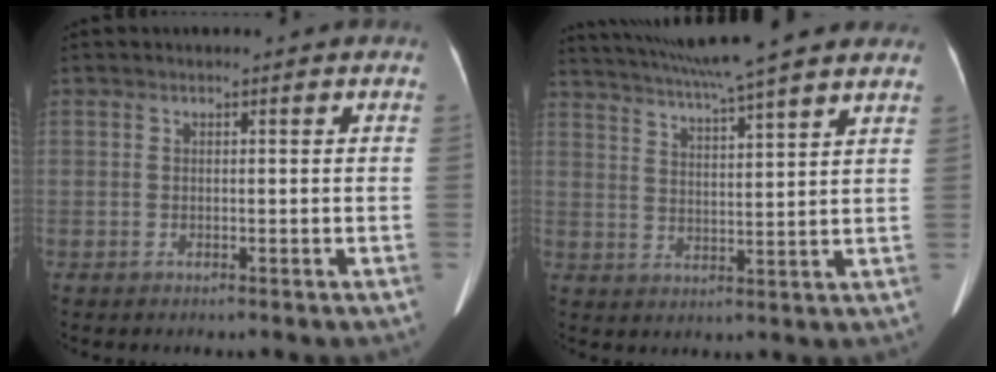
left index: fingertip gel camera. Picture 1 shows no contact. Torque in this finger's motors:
{"motor_torque": [0.01, -2.13, 0.01, 0.04]}